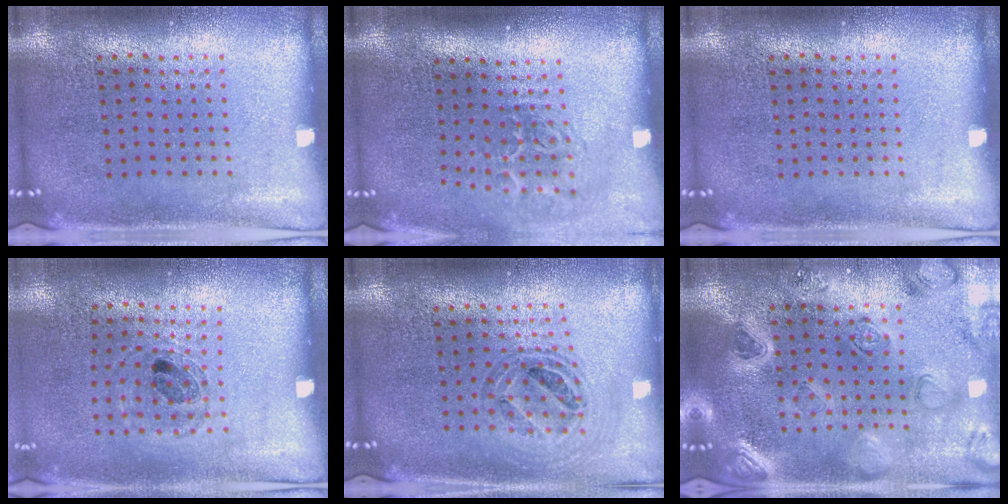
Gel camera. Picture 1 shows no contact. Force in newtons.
{"total": 1.9, "press": 1.2, "slide": 1.4}
{"total": 0.0}
{"total": 0.8, "press": 0.8, "slide": 0.2}
{"total": 0.8, "press": 0.8, "slide": 0.1}
{"total": 2.2, "press": 2.2, "slide": 0.4}